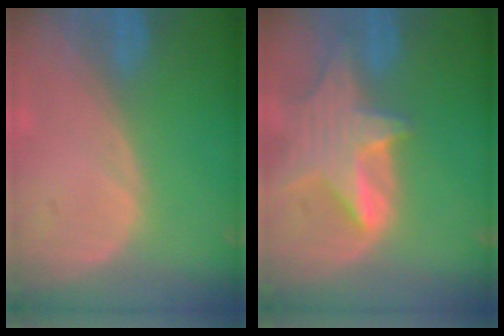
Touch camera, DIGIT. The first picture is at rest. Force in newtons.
{"total": 8.0, "press": 7.3, "slide": 3.2}